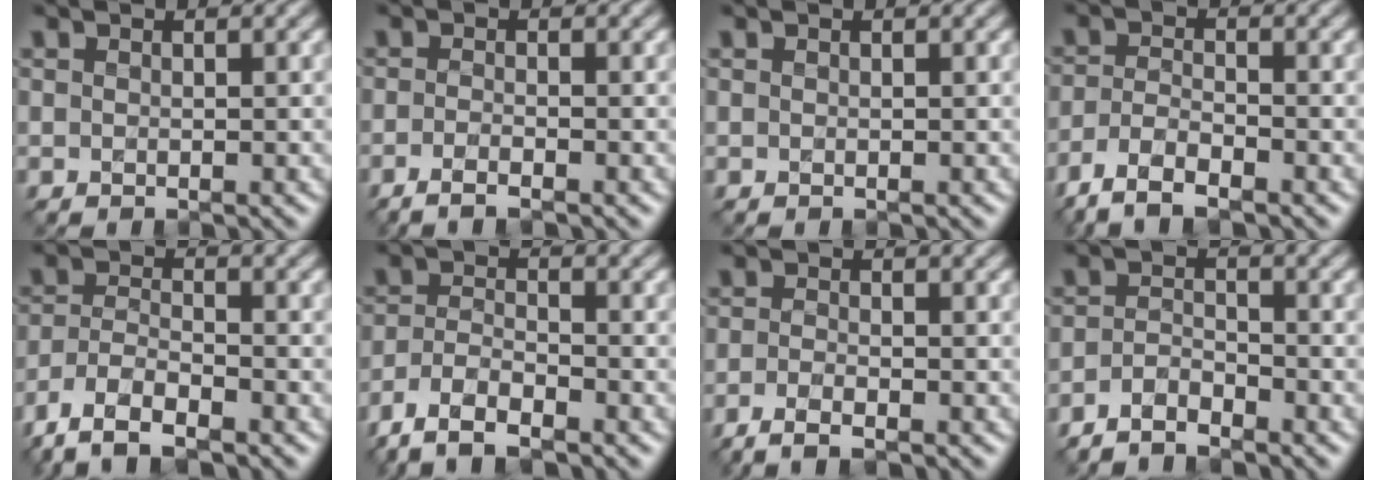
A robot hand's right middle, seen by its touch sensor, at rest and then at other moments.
{"total": 2.2, "force": [-1.3, 0.6, 1.7], "torque": [-0.025, -0.006, -0.032]}
{"total": 0.0}
{"total": 4.6, "force": [-3.5, 1.4, 2.6], "torque": [-0.054, -0.006, -0.073]}
{"total": 5.5, "force": [-4.2, 1.8, 3.1], "torque": [-0.063, -0.007, -0.087]}
{"total": 5.0, "force": [-3.9, 1.6, 2.7], "torque": [-0.054, -0.006, -0.082]}
{"total": 2.5, "force": [-1.6, 0.6, 1.8], "torque": [-0.037, -0.006, -0.039]}
{"total": 2.5, "force": [-2.2, 0.6, 1.1], "torque": [-0.024, 0.000, -0.050]}